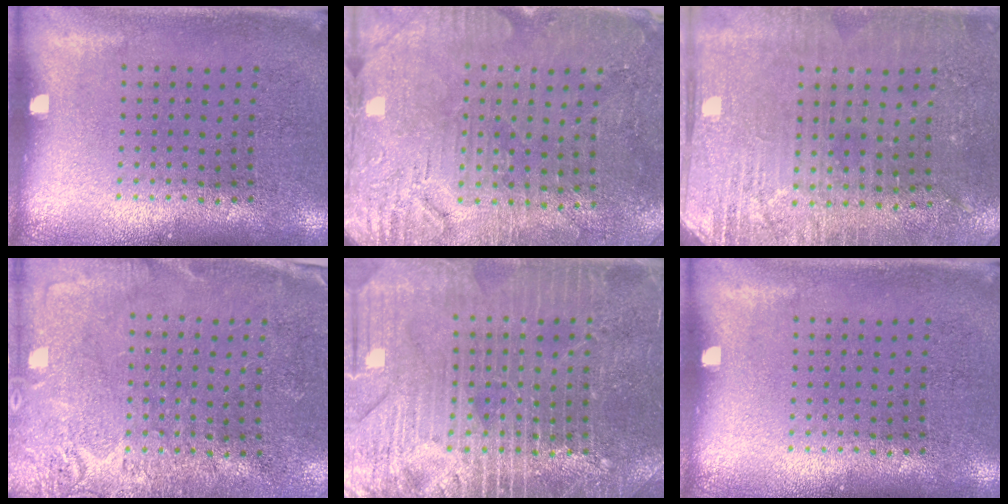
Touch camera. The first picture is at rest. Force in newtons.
{"total": 3.1, "press": 3.0, "slide": 0.6}
{"total": 2.8, "press": 2.8, "slide": 0.5}
{"total": 2.7, "press": 2.7, "slide": 0.7}
{"total": 4.4, "press": 4.3, "slide": 0.5}
{"total": 0.0}